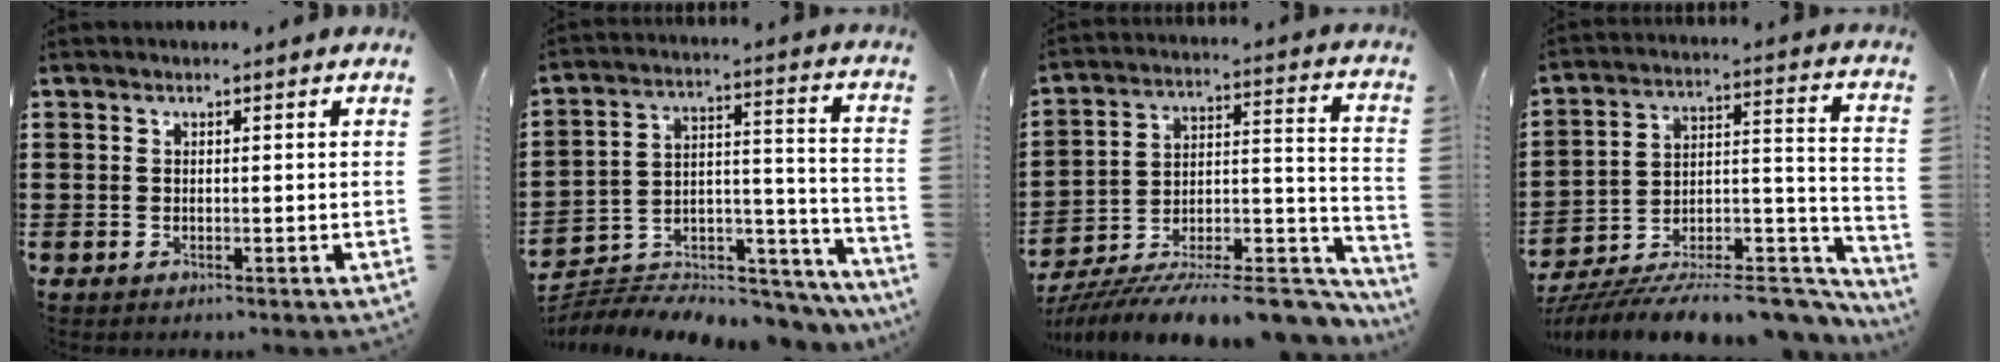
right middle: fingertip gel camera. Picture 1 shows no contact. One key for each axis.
{"total": 5.4, "fx": -5.1, "fy": 1.6, "fz": 0.3, "tx": -0.001, "ty": 0.006, "tz": -0.104}
{"total": 12.8, "fx": -11.4, "fy": 2.0, "fz": 5.5, "tx": -0.056, "ty": 0.037, "tz": -0.207}
{"total": 12.5, "fx": -11.2, "fy": 2.3, "fz": 4.9, "tx": -0.056, "ty": 0.039, "tz": -0.210}